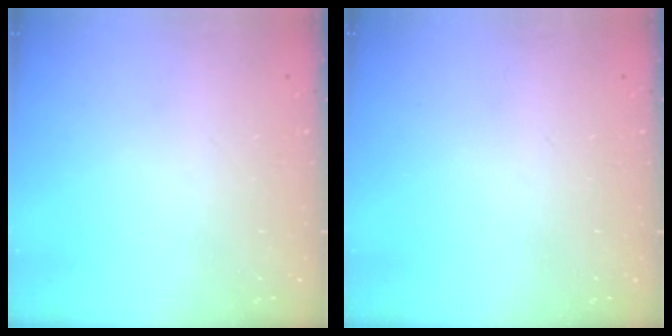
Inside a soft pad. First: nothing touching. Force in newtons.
{"total": 0.0}